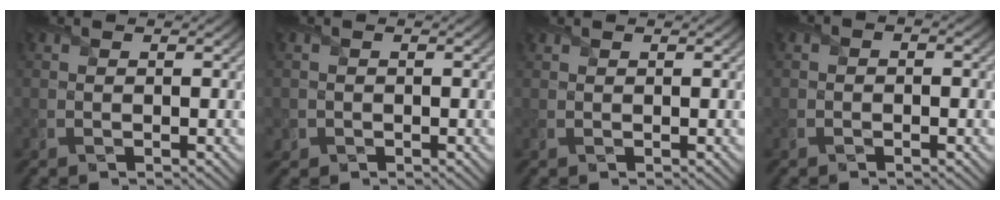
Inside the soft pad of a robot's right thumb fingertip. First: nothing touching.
{"total": 1.1, "force": [-0.4, 1.0, 0.0], "torque": [0.005, -0.007, -0.011]}
{"total": 0.5, "force": [0.5, 0.1, 0.0], "torque": [-0.003, 0.003, 0.014]}
{"total": 1.3, "force": [-0.2, 0.9, 0.9], "torque": [-0.020, 0.000, -0.005]}